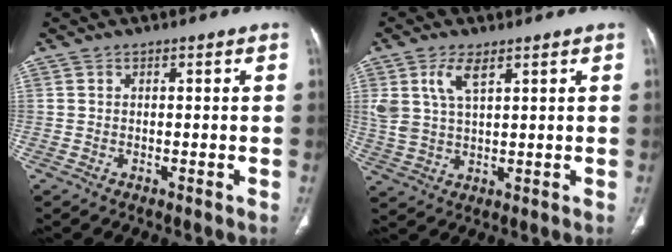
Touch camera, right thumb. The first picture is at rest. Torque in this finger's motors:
{"motor_torque": [-0.09, 0.34, 0.31, 0.47, 0.09]}